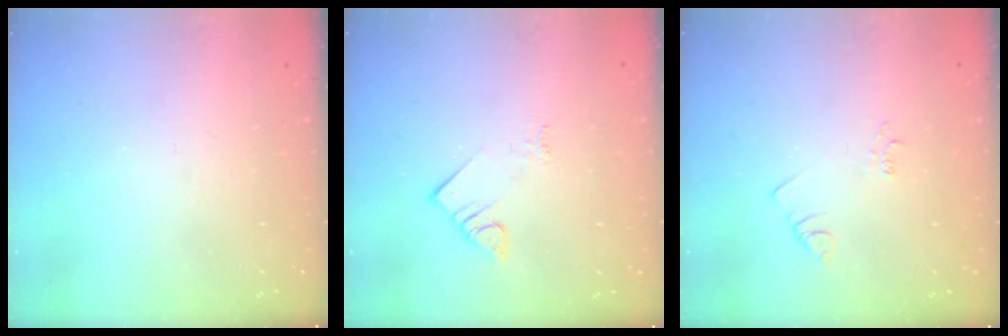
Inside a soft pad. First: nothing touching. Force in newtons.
{"total": 4.0, "press": 3.9, "slide": 0.3}
{"total": 2.1, "press": 2.1, "slide": 0.4}